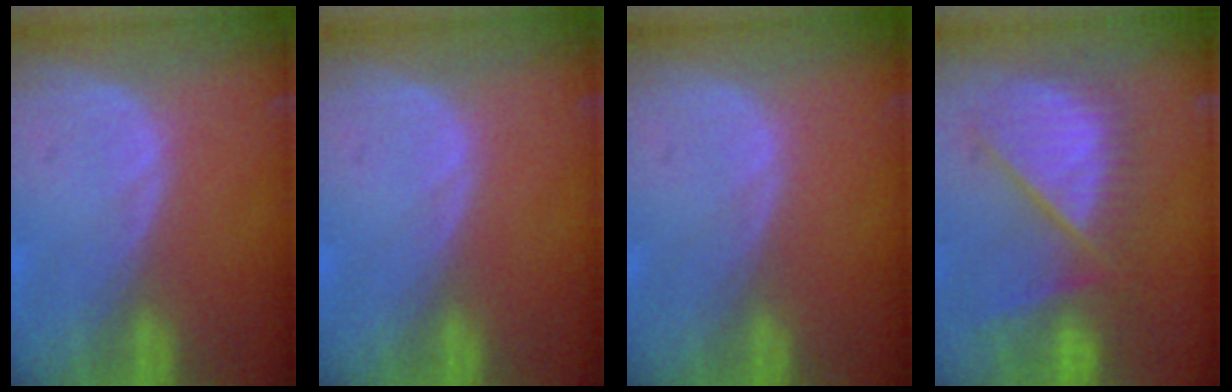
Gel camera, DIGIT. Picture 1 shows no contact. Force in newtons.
{"total": 0.0}
{"total": 0.0}
{"total": 10.1, "press": 9.5, "slide": 3.5}